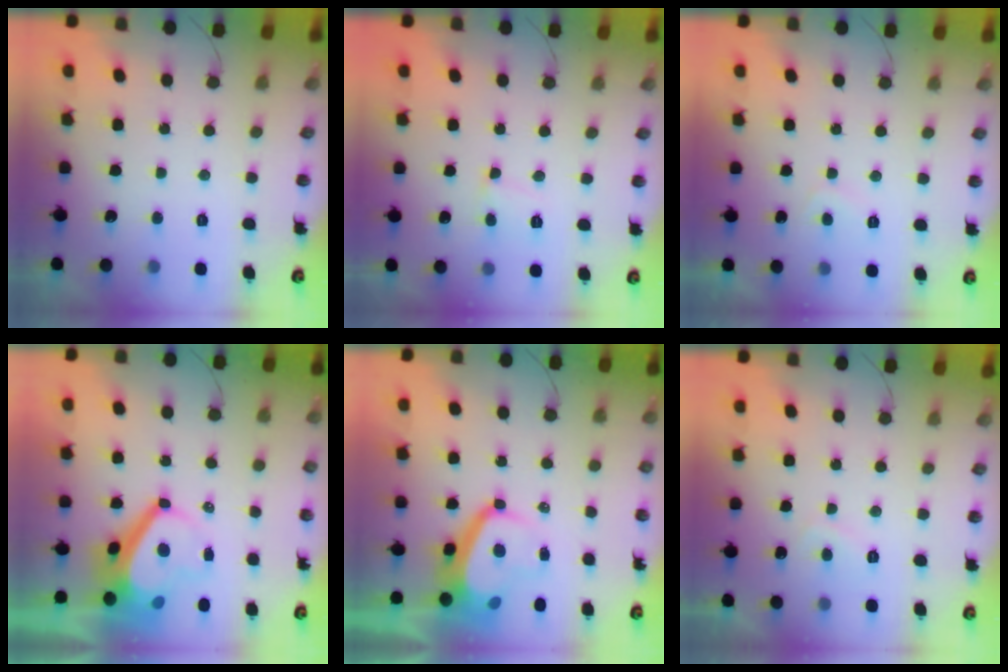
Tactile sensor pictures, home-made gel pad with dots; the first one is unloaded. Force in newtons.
{"total": 4.2, "press": 4.2, "slide": 0.3}
{"total": 2.4, "press": 2.3, "slide": 0.5}
{"total": 7.3, "press": 7.3, "slide": 0.8}
{"total": 7.1, "press": 7.0, "slide": 1.1}
{"total": 1.5, "press": 1.4, "slide": 0.6}